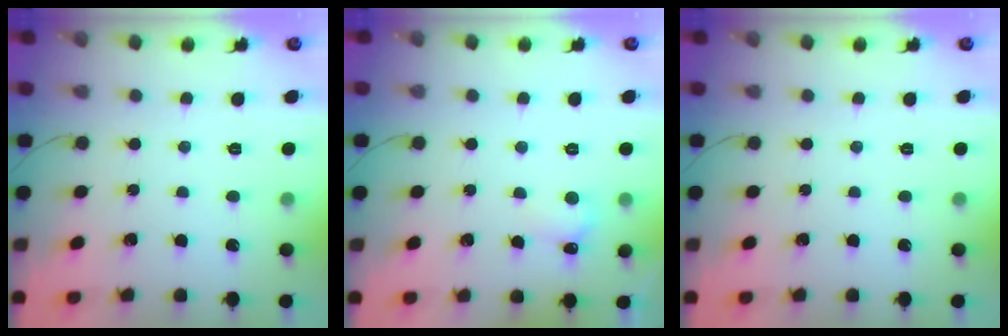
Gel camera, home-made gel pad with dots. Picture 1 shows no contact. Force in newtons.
{"total": 5.3, "press": 5.2, "slide": 1.1}
{"total": 0.0}